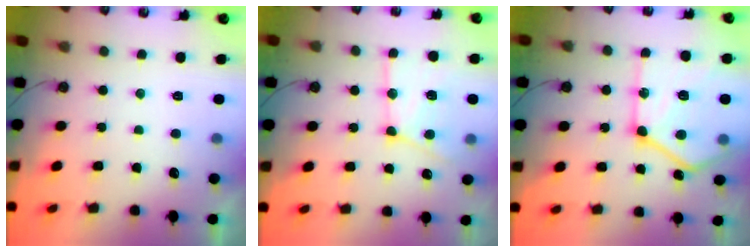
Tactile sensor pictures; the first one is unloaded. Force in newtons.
{"total": 16.7, "press": 16.5, "slide": 2.0}
{"total": 24.6, "press": 24.5, "slide": 2.8}